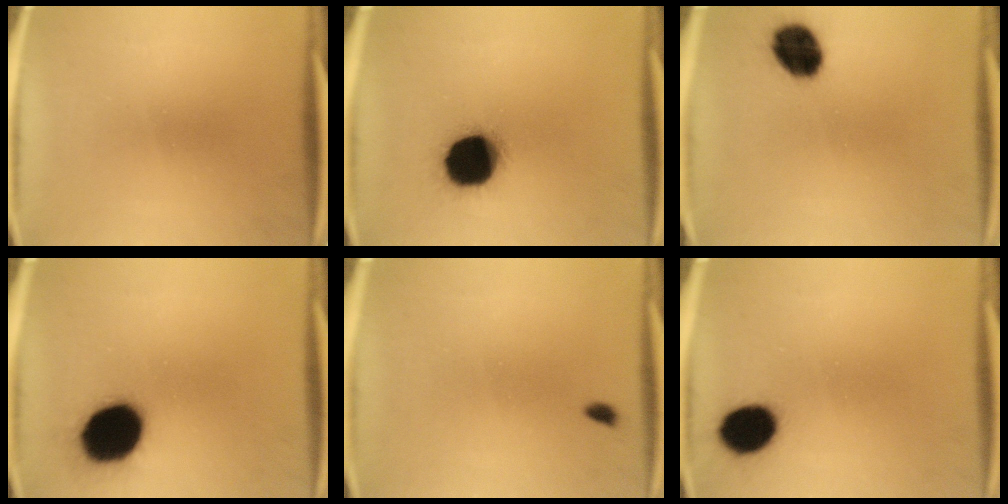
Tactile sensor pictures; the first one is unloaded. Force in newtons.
{"total": 18.5}
{"total": 10.4}
{"total": 18.7}
{"total": 0.7}
{"total": 10.0}